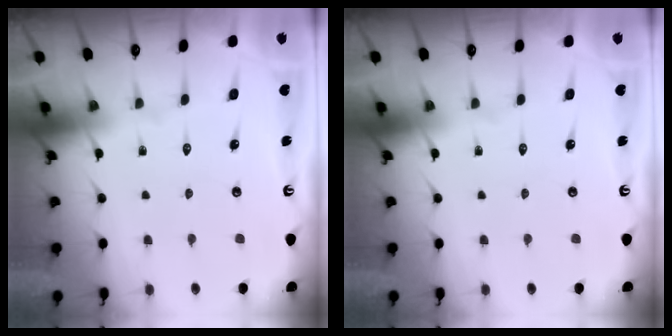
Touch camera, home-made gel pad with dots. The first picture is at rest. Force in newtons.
{"total": 0.0}